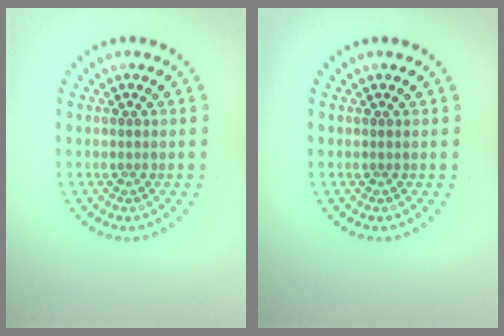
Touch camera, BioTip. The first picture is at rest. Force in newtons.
{"total": 0.0}